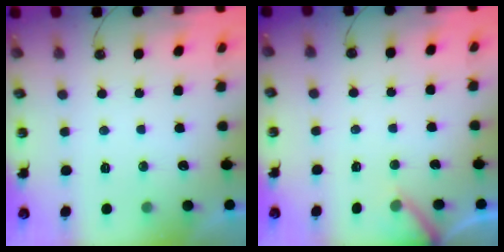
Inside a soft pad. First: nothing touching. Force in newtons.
{"total": 5.6, "press": 5.6, "slide": 0.1}